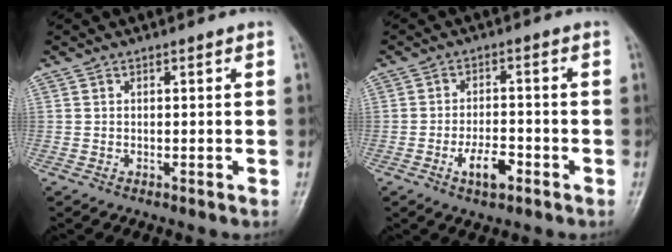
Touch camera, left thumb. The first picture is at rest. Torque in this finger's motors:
{"motor_torque": [-0.27, 0.53, 0.53, 0.34, 0.11]}